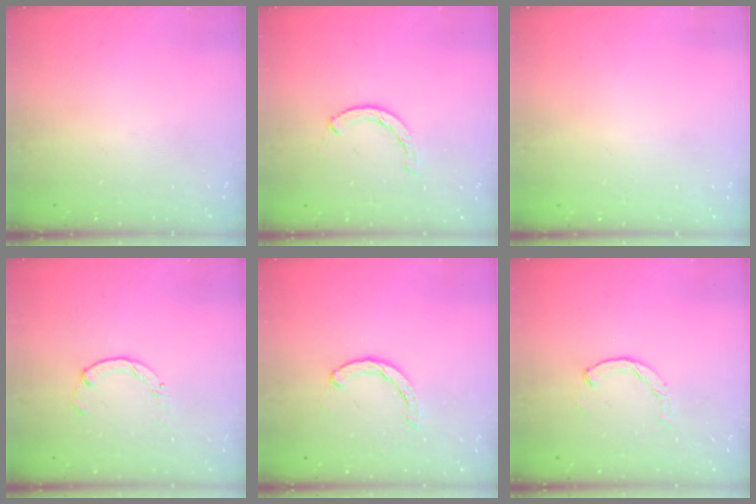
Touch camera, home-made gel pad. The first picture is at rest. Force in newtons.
{"total": 1.2, "press": 1.2, "slide": 0.2}
{"total": 2.6, "press": 2.6, "slide": 0.2}
{"total": 0.0}
{"total": 2.3, "press": 2.3, "slide": 0.2}
{"total": 0.7, "press": 0.7, "slide": 0.2}